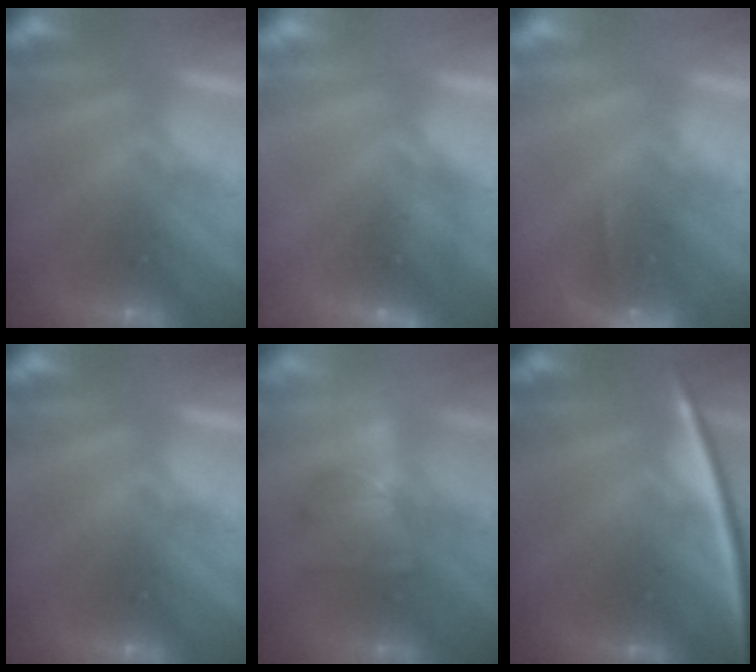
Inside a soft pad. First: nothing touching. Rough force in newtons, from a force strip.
{"total": 2.3}
{"total": 4.0}
{"total": 0.0}
{"total": 2.9}
{"total": 2.3}